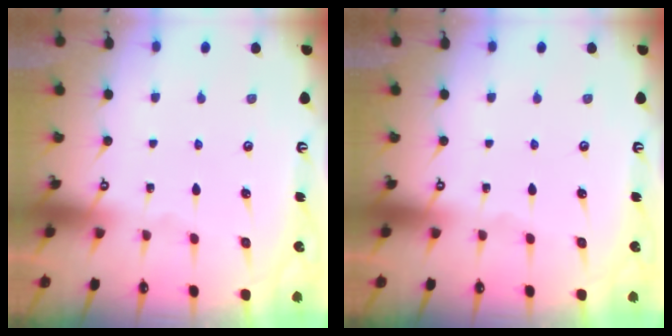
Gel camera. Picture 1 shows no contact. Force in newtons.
{"total": 0.0}